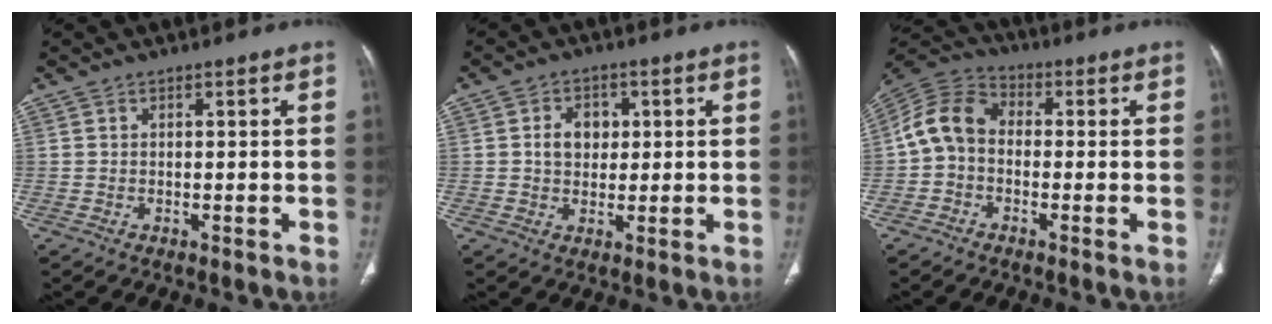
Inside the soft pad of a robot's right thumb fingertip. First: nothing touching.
{"total": 5.4, "force": [0.9, 4.3, 3.2], "torque": [-0.027, 0.001, 0.013]}
{"total": 8.8, "force": [-0.8, 6.8, 5.6], "torque": [-0.099, 0.028, -0.032]}